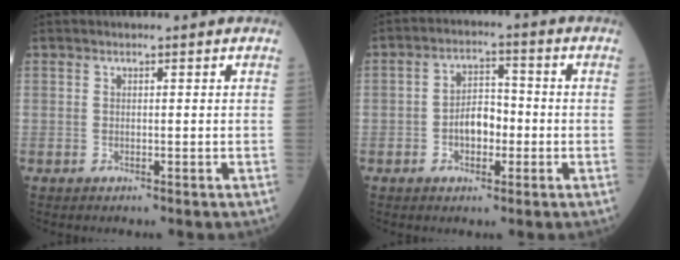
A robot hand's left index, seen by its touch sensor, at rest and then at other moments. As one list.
[{"total": 5.4, "force": [-1.4, 3.1, 4.2], "torque": [-0.080, 0.017, -0.026]}]